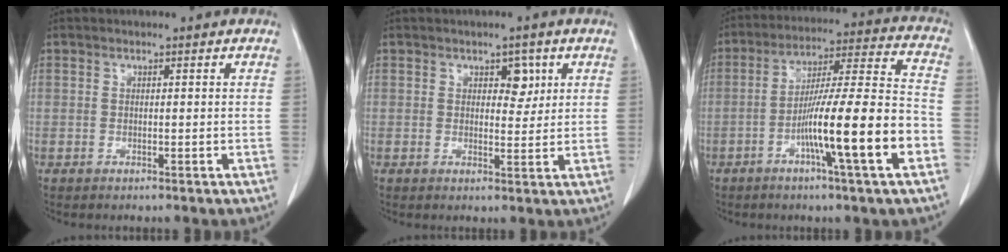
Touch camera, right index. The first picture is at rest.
{"total": 3.1, "force": [1.4, 1.8, 2.1], "torque": [-0.020, 0.001, 0.018]}
{"total": 15.9, "force": [-5.8, -0.2, 14.8], "torque": [-0.249, 0.003, -0.096]}